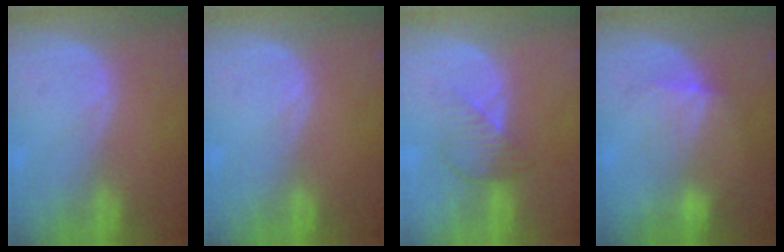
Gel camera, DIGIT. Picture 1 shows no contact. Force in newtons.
{"total": 0.0}
{"total": 4.0, "press": 4.0, "slide": 0.1}
{"total": 4.9, "press": 4.7, "slide": 1.2}